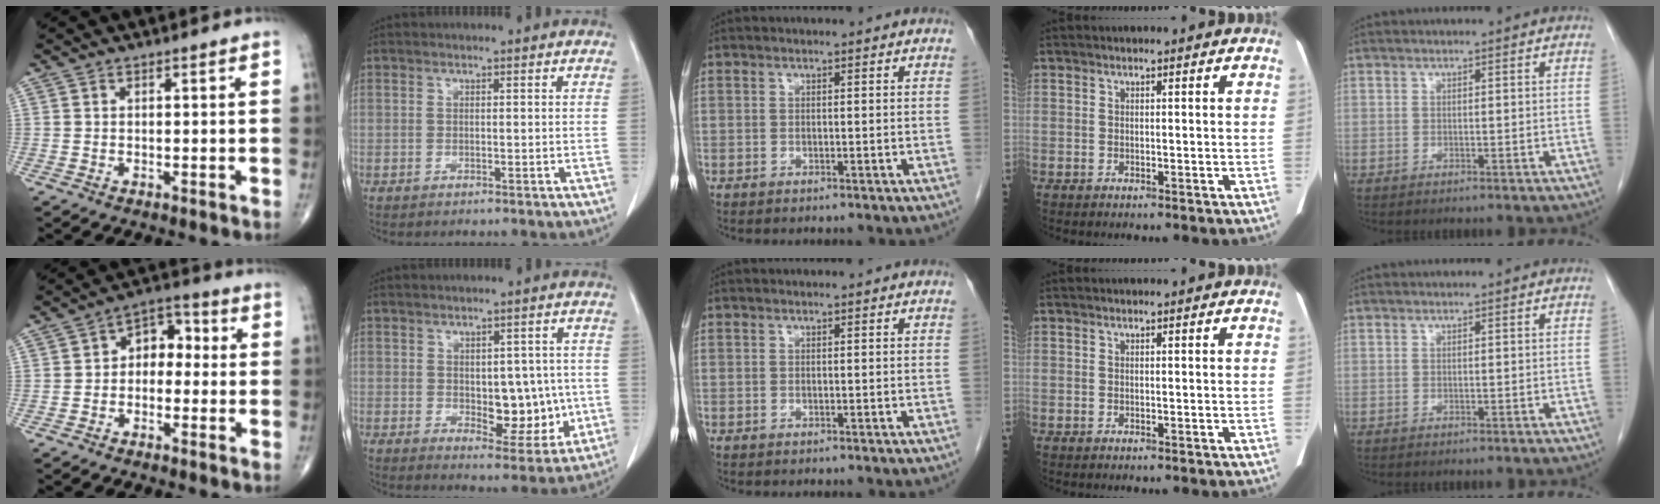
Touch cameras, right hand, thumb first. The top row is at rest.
{"thumb": {"total": 7.0, "force": [-0.3, 5.0, 4.9], "torque": [-0.039, 0.033, -0.023]}, "index": {"total": 8.2, "force": [-0.5, 4.5, 6.9], "torque": [-0.074, 0.002, 0.006]}}